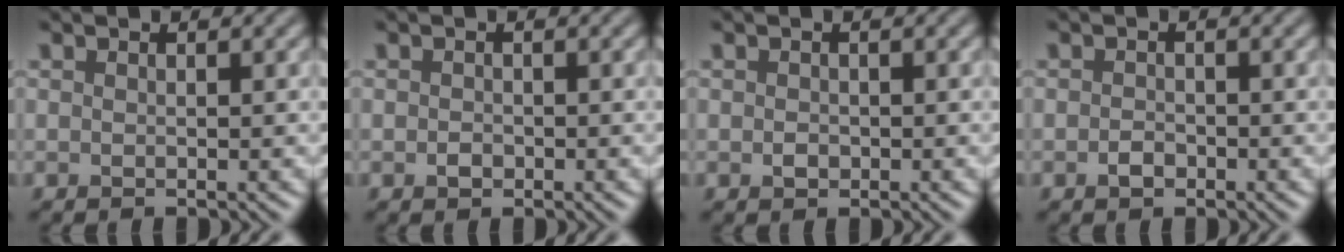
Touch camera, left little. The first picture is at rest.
{"total": 1.0, "force": [-0.4, 0.8, 0.5], "torque": [-0.009, -0.002, -0.012]}
{"total": 0.9, "force": [-0.3, 0.8, 0.5], "torque": [-0.009, -0.001, -0.009]}
{"total": 1.2, "force": [-0.7, 0.8, 0.7], "torque": [-0.011, 0.000, -0.018]}